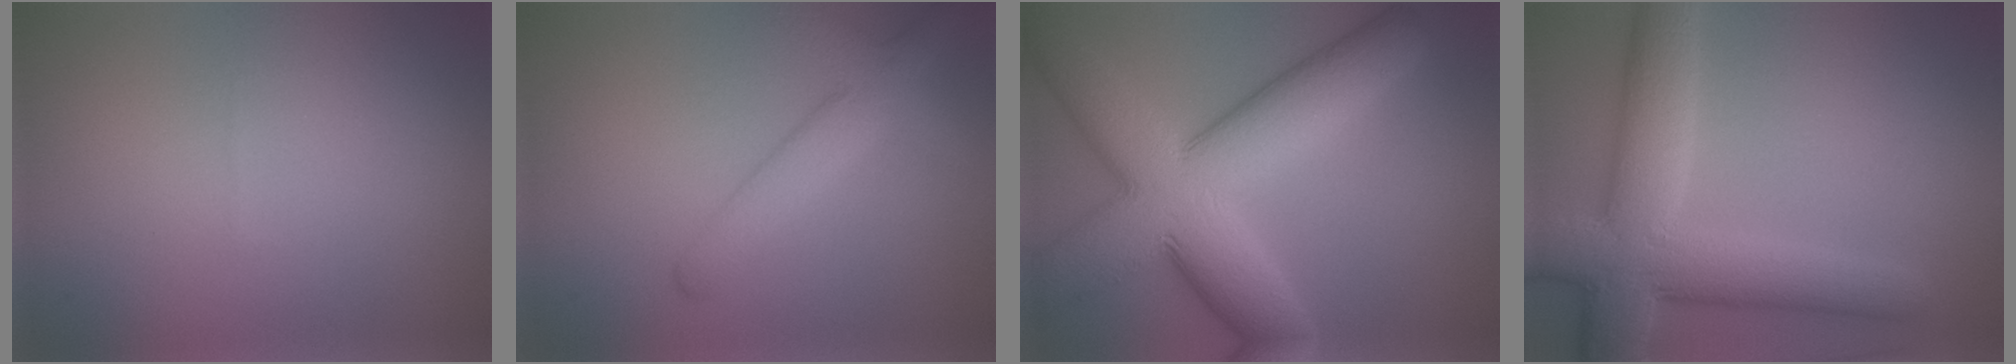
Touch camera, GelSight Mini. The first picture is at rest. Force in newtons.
{"total": 3.8, "press": 3.8, "slide": 0.2}
{"total": 12.3, "press": 12.3, "slide": 0.5}
{"total": 9.1, "press": 9.0, "slide": 0.5}